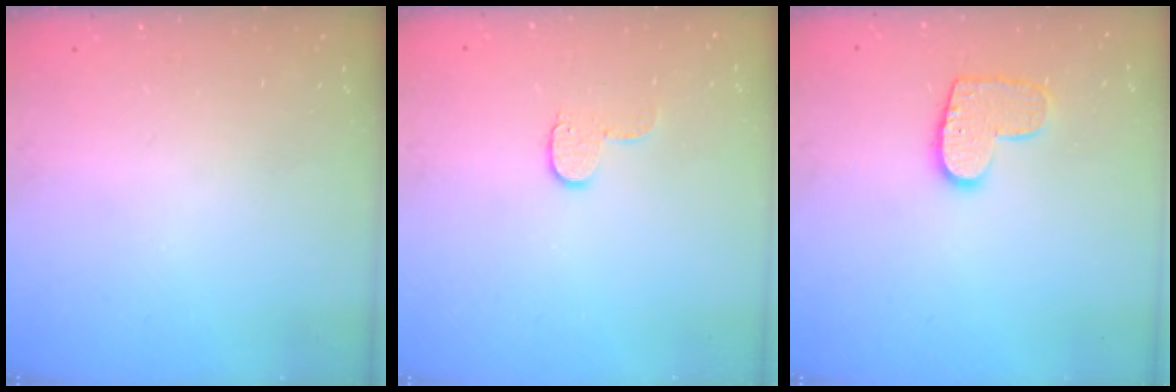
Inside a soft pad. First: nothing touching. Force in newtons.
{"total": 6.1, "press": 6.1, "slide": 0.4}
{"total": 10.2, "press": 10.1, "slide": 0.5}